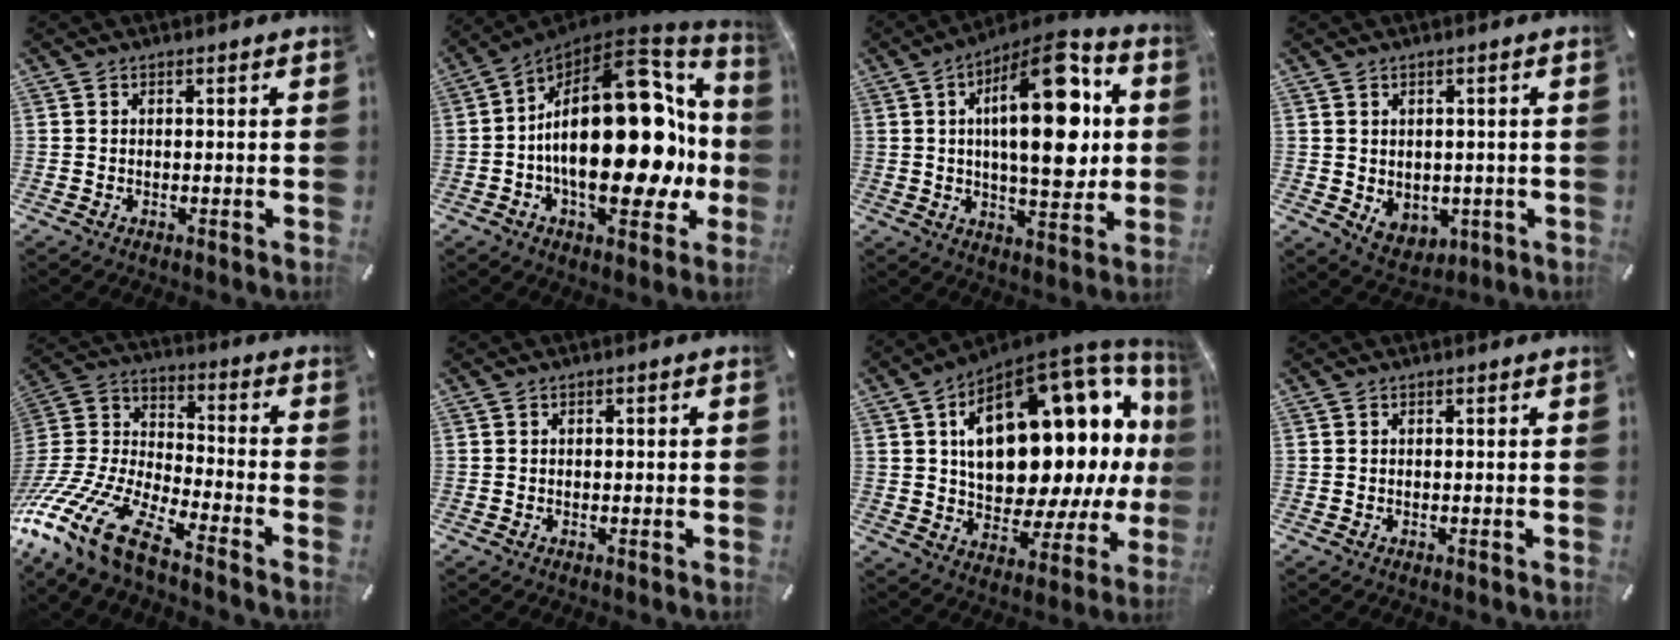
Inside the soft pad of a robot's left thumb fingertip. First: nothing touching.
{"total": 31.6, "force": [-0.8, 17.0, 26.6], "torque": [-0.417, -0.021, 0.005]}
{"total": 22.4, "force": [5.2, 9.3, 19.7], "torque": [-0.306, -0.023, 0.073]}
{"total": 4.7, "force": [0.6, 4.3, 1.9], "torque": [-0.021, -0.009, 0.011]}
{"total": 18.7, "force": [-13.4, 6.2, 11.6], "torque": [-0.258, 0.046, -0.247]}
{"total": 0.8, "force": [-0.1, 0.5, 0.6], "torque": [-0.011, 0.002, -0.003]}
{"total": 25.8, "force": [7.4, 14.1, 20.2], "torque": [-0.306, -0.069, 0.136]}
{"total": 0.0}